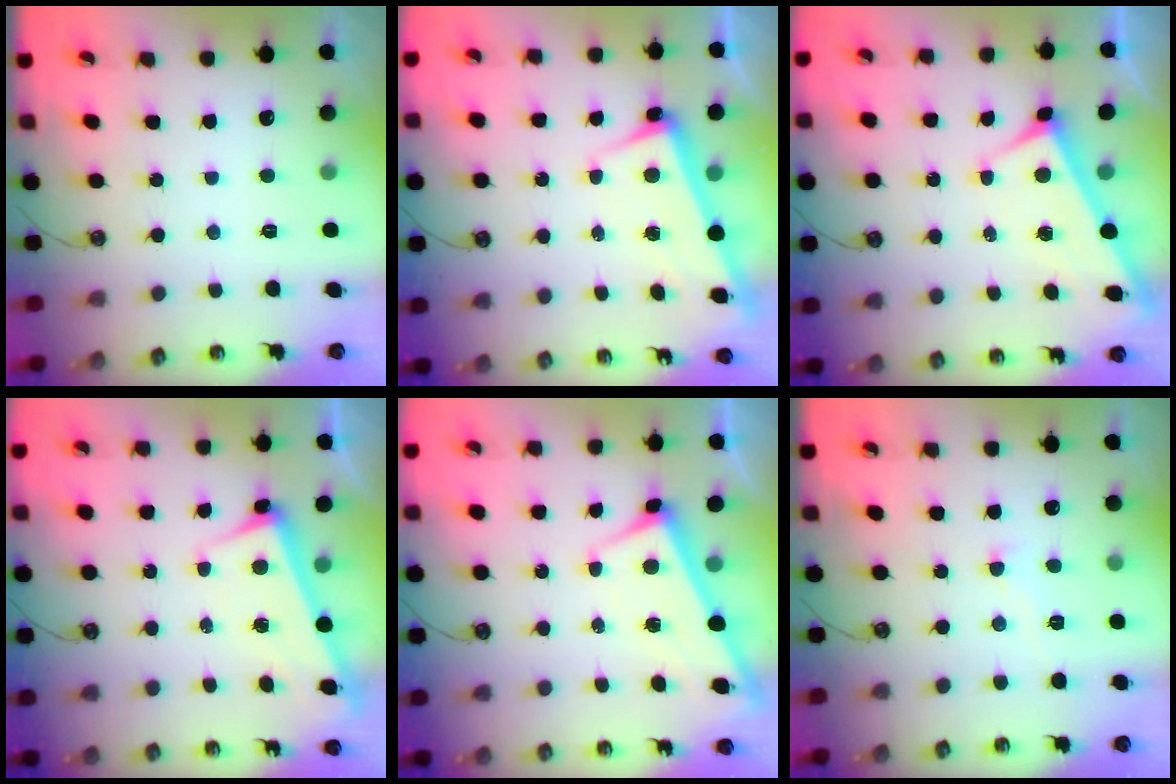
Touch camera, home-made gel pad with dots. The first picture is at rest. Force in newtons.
{"total": 2.4, "press": 2.4, "slide": 0.5}
{"total": 3.9, "press": 3.9, "slide": 0.2}
{"total": 2.6, "press": 2.5, "slide": 0.7}
{"total": 2.5, "press": 2.5, "slide": 0.2}
{"total": 4.3, "press": 4.3, "slide": 0.3}